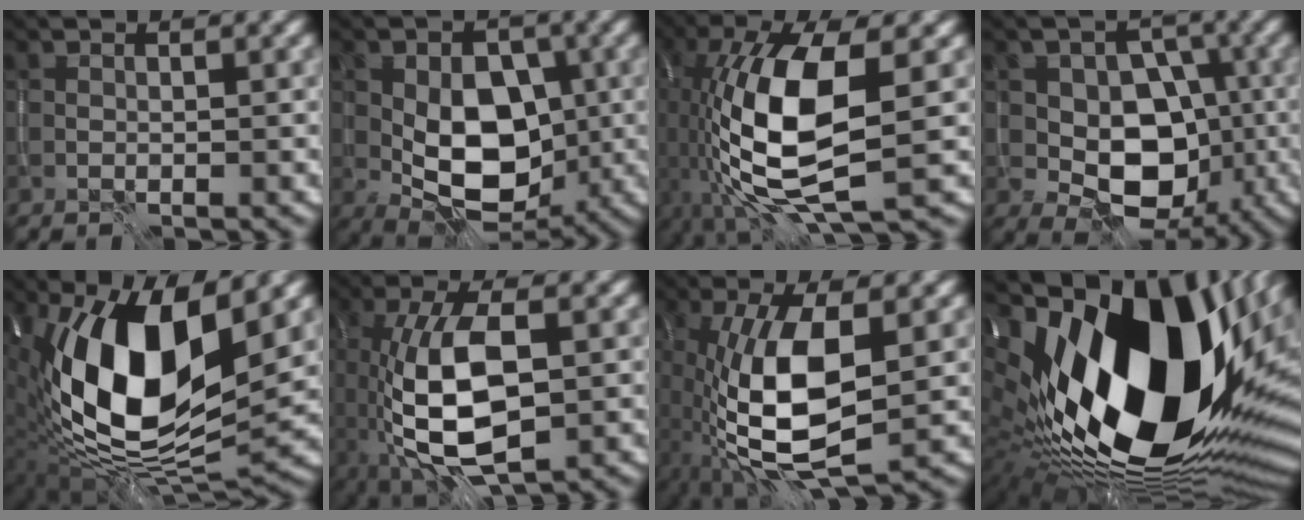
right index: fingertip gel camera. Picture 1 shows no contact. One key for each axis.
{"total": 8.5, "fx": -0.8, "fy": 5.5, "fz": 6.5, "tx": -0.100, "ty": -0.003, "tz": -0.020}
{"total": 12.1, "fx": -1.7, "fy": 4.8, "fz": 11.0, "tx": -0.235, "ty": -0.006, "tz": -0.034}
{"total": 7.5, "fx": -1.4, "fy": 5.5, "fz": 4.8, "tx": -0.055, "ty": 0.006, "tz": -0.031}
{"total": 14.6, "fx": 2.2, "fy": 6.4, "fz": 12.9, "tx": -0.229, "ty": -0.002, "tz": 0.033}
{"total": 9.7, "fx": -1.7, "fy": 4.3, "fz": 8.5, "tx": -0.171, "ty": -0.002, "tz": -0.029}
{"total": 9.7, "fx": -1.7, "fy": 3.8, "fz": 8.7, "tx": -0.181, "ty": 0.001, "tz": -0.031}
{"total": 21.7, "fx": 1.8, "fy": 10.8, "fz": 18.7, "tx": -0.341, "ty": -0.043, "tz": 0.036}